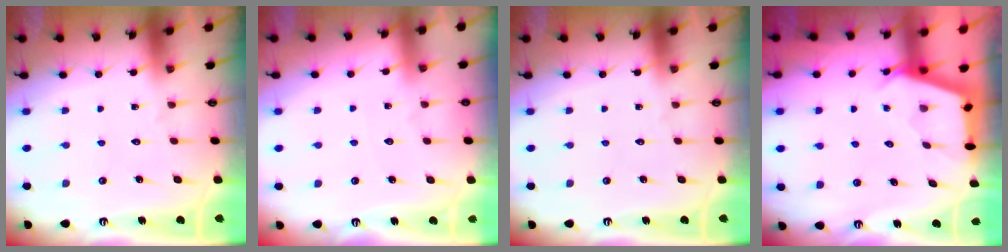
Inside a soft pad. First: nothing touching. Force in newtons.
{"total": 2.0, "press": 2.0, "slide": 0.3}
{"total": 0.0}
{"total": 2.6, "press": 2.6, "slide": 0.4}